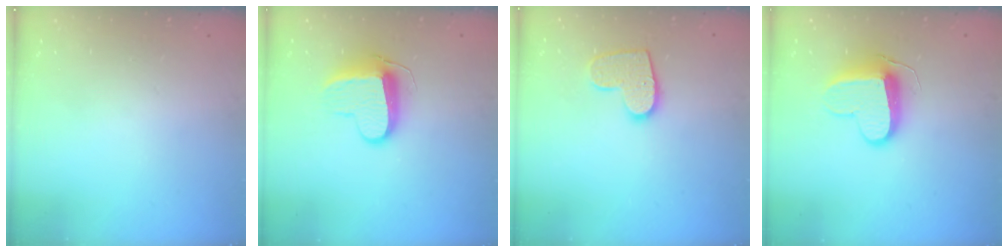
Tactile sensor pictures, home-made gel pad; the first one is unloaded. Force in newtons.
{"total": 11.2, "press": 11.2, "slide": 0.8}
{"total": 11.3, "press": 11.3, "slide": 0.7}
{"total": 10.3, "press": 10.2, "slide": 0.5}